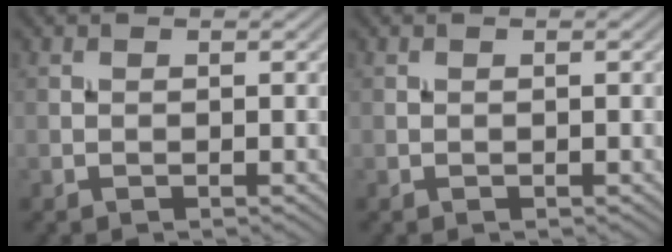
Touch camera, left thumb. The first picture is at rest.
{"total": 0.0}